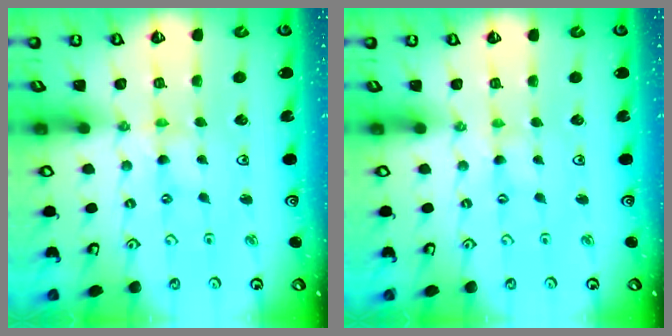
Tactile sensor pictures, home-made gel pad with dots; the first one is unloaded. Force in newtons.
{"total": 0.0}